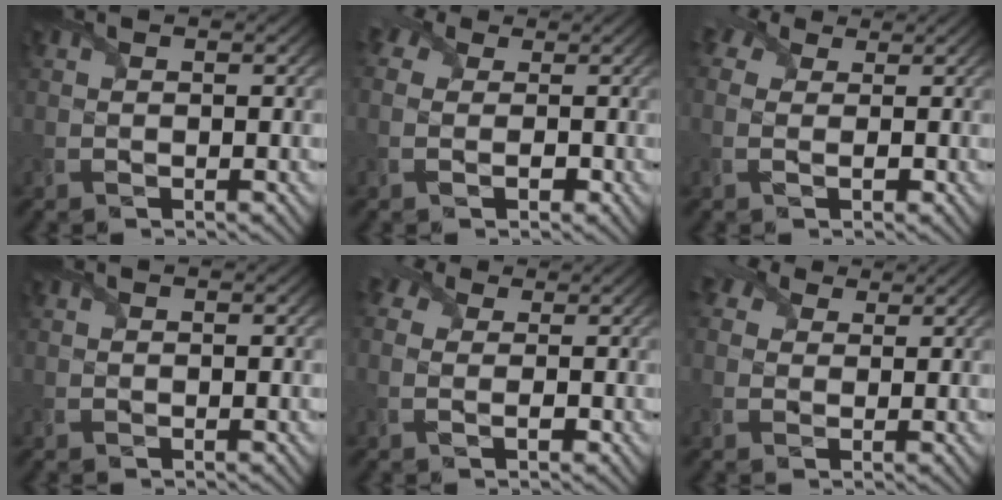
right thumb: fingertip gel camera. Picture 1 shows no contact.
{"total": 5.7, "force": [-0.1, 4.7, 3.3], "torque": [-0.070, 0.005, -0.018]}
{"total": 5.1, "force": [0.7, 3.8, 3.3], "torque": [-0.073, 0.012, 0.002]}
{"total": 0.0}
{"total": 4.9, "force": [0.4, 3.6, 3.2], "torque": [-0.067, 0.010, -0.004]}
{"total": 4.0, "force": [2.1, 2.9, 1.7], "torque": [-0.044, 0.008, 0.029]}